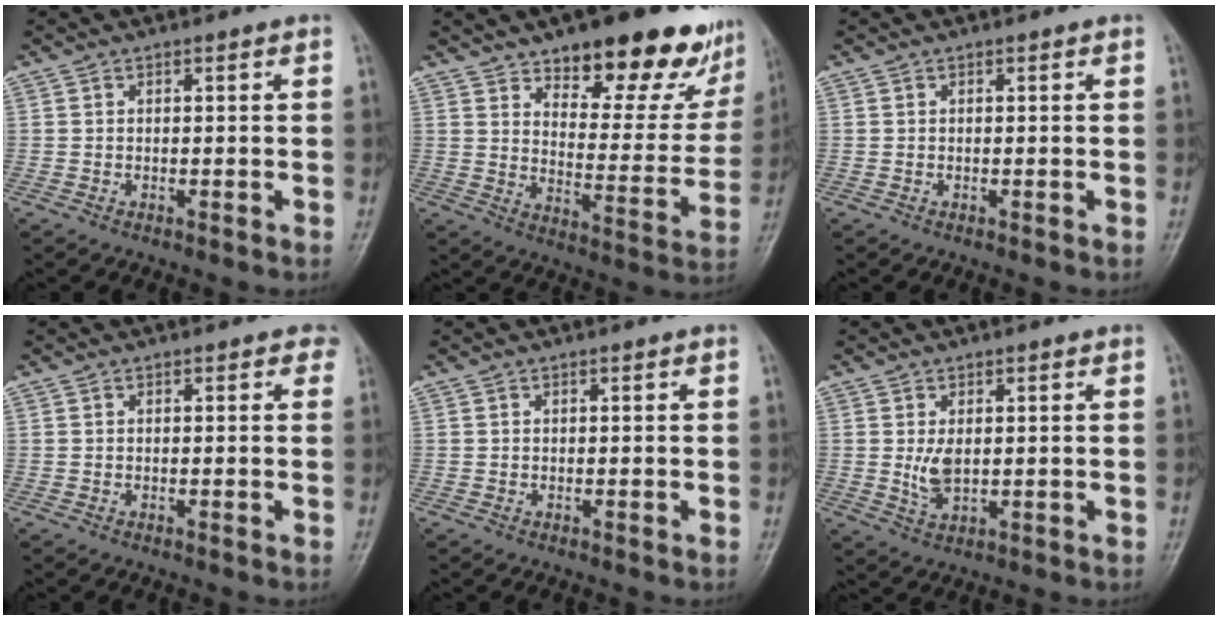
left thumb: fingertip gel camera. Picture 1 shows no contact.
{"total": 21.6, "force": [15.2, 8.7, 12.5], "torque": [-0.111, -0.087, 0.207]}
{"total": 0.0}
{"total": 1.2, "force": [0.6, 0.9, 0.6], "torque": [0.012, 0.002, -0.002]}
{"total": 0.0}
{"total": 4.0, "force": [0.5, 2.3, 3.2], "torque": [-0.056, -0.012, 0.015]}